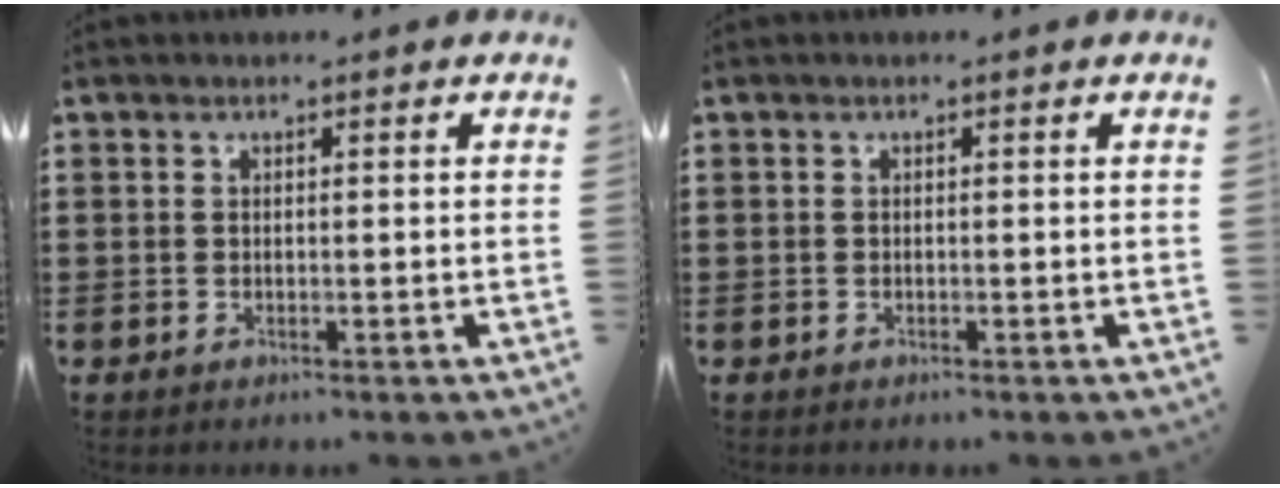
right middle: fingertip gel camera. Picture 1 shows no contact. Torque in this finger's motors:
{"motor_torque": [-0.04, -0.05, 0.15, 0.01]}